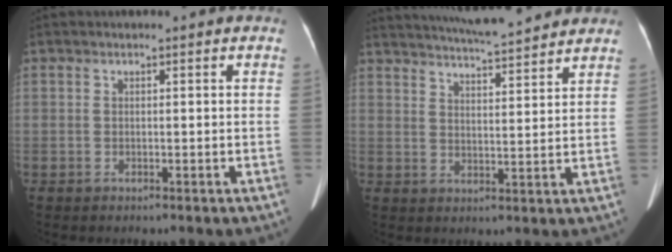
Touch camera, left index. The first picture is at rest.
{"total": 13.7, "force": [12.6, 1.0, 5.3], "torque": [-0.092, 0.016, 0.179]}